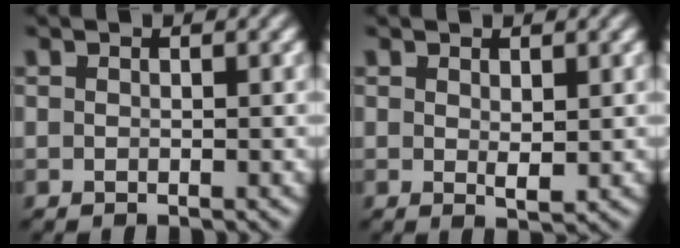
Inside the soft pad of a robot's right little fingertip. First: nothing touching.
{"total": 1.0, "force": [0.3, -0.3, 1.0], "torque": [-0.009, -0.009, 0.012]}